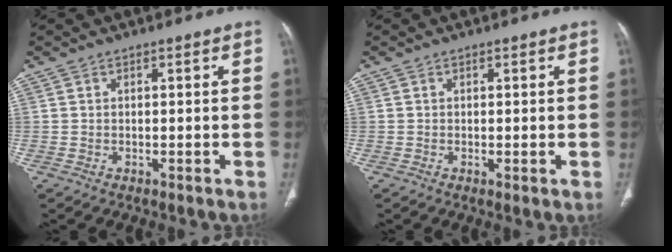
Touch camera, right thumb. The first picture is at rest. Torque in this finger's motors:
{"motor_torque": [-0.27, 0.07, -0.06, -0.10, -0.01]}